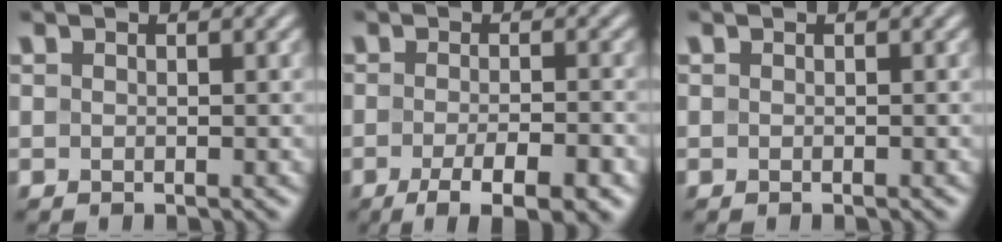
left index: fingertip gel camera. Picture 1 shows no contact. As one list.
[{"total": 5.8, "force": [-3.1, 1.5, 4.7], "torque": [-0.073, -0.004, -0.046]}, {"total": 0.0}]